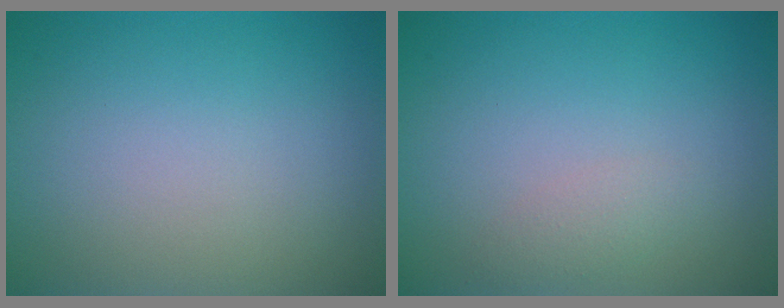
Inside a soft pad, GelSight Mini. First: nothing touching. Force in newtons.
{"total": 1.1, "press": 1.1, "slide": 0.0}